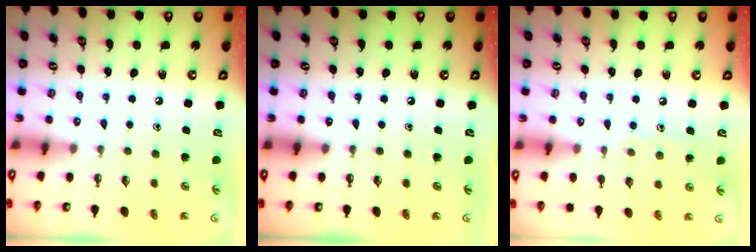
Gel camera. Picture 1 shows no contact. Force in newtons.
{"total": 0.0}
{"total": 6.9, "press": 6.9, "slide": 0.7}